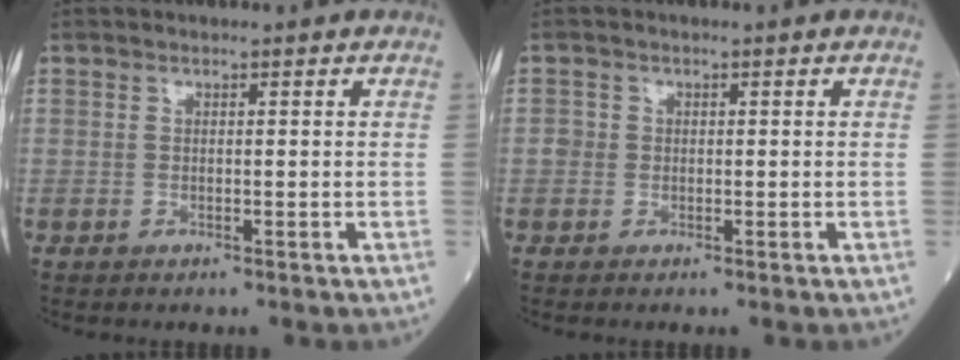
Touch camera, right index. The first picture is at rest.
{"total": 1.2, "force": [-0.3, 1.2, 0.1], "torque": [0.005, 0.005, -0.008]}